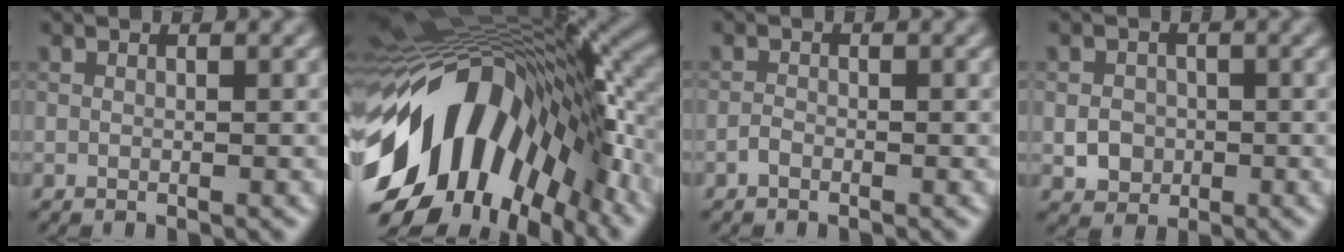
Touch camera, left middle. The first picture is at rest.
{"total": 16.3, "force": [-5.2, 9.8, 12.0], "torque": [-0.211, -0.009, -0.089]}
{"total": 0.7, "force": [-0.5, 0.3, 0.3], "torque": [-0.006, 0.000, -0.013]}
{"total": 2.3, "force": [-0.5, 2.1, 0.9], "torque": [-0.013, -0.003, -0.009]}